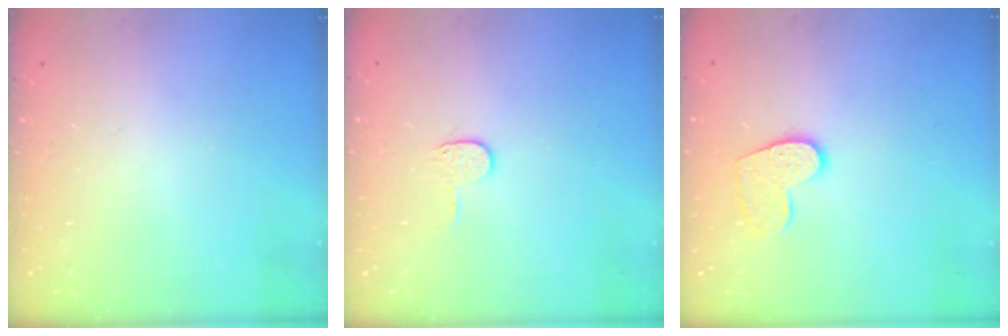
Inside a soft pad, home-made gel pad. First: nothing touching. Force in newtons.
{"total": 4.7, "press": 4.7, "slide": 0.5}
{"total": 9.9, "press": 9.9, "slide": 0.7}